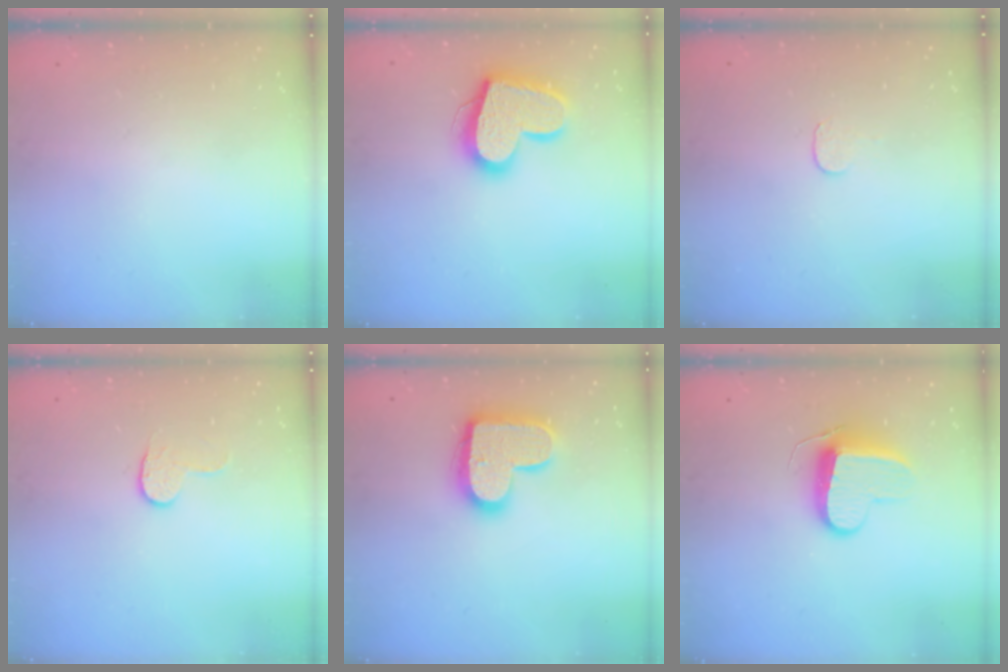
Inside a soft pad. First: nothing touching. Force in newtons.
{"total": 17.7, "press": 17.7, "slide": 1.5}
{"total": 3.7, "press": 3.7, "slide": 0.4}
{"total": 3.6, "press": 3.6, "slide": 0.4}
{"total": 16.6, "press": 16.5, "slide": 0.9}
{"total": 9.9, "press": 9.9, "slide": 0.2}